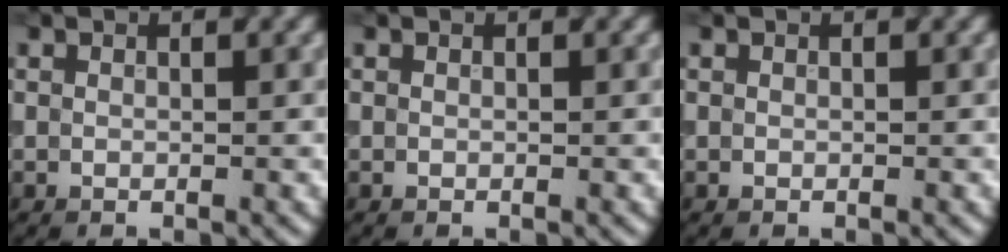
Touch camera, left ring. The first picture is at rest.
{"total": 0.0}
{"total": 0.0}